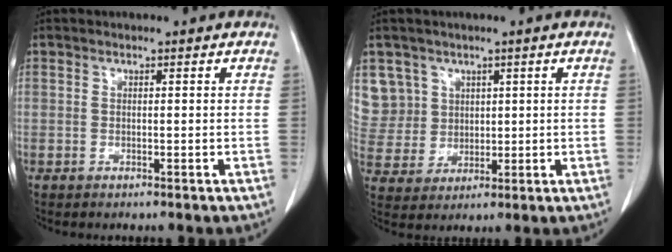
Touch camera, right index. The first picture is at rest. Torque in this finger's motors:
{"motor_torque": [-0.37, 0.41, -0.12, -0.01]}